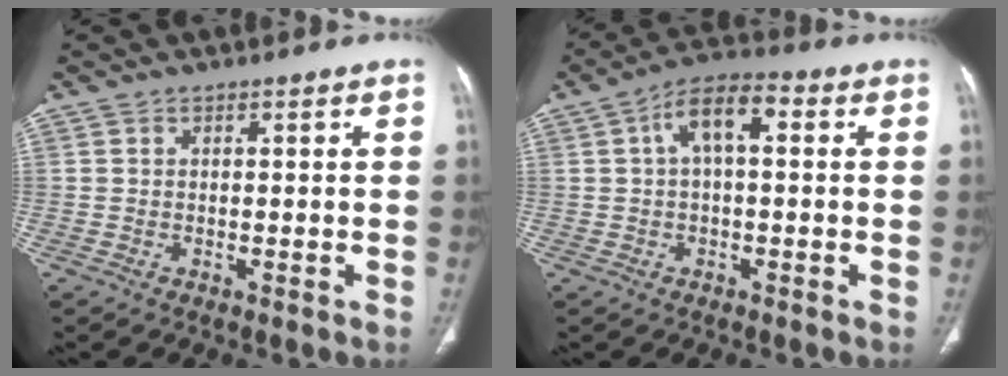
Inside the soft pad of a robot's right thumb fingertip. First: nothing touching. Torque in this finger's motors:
{"motor_torque": [1.46, 3.21, 1.05, -0.33, 0.05]}